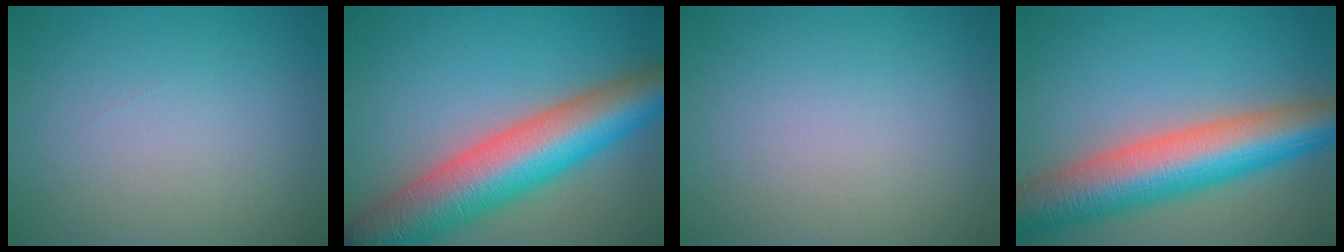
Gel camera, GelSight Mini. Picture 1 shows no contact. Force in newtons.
{"total": 11.7, "press": 11.7, "slide": 0.4}
{"total": 0.0}
{"total": 10.9, "press": 10.9, "slide": 0.4}